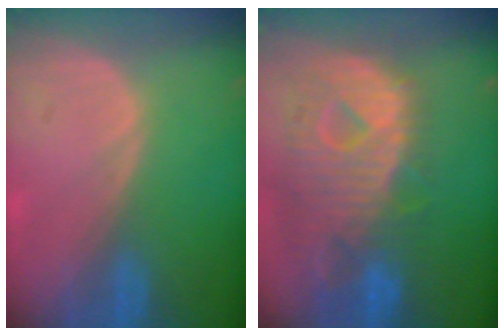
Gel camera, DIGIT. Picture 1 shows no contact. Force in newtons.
{"total": 12.6, "press": 10.8, "slide": 6.5}